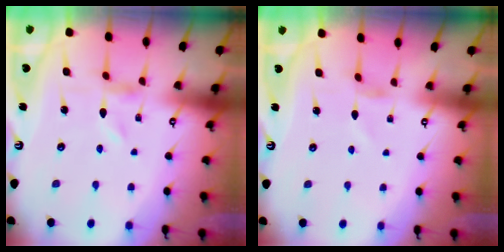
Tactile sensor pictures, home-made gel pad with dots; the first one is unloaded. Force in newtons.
{"total": 1.7, "press": 1.7, "slide": 0.2}